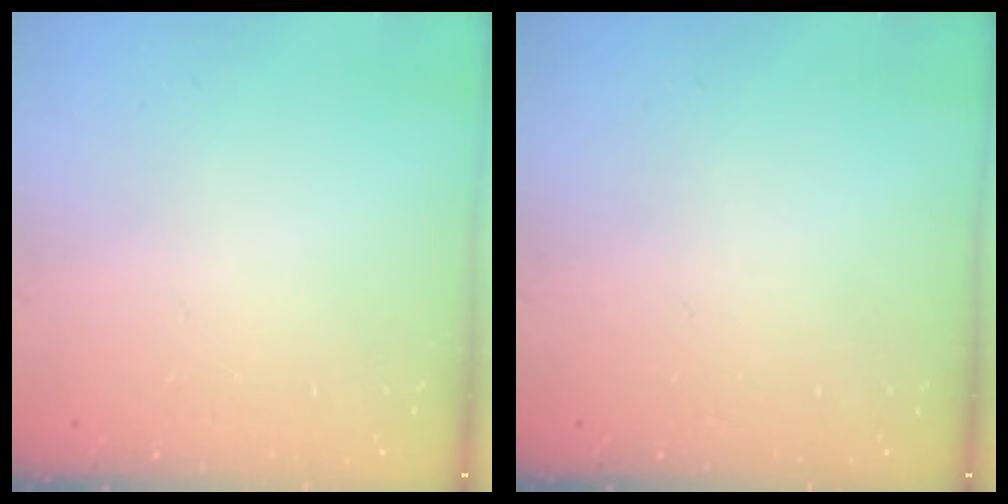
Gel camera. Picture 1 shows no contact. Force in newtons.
{"total": 0.0}